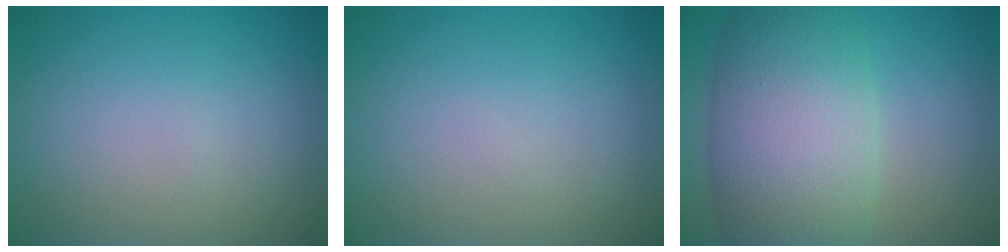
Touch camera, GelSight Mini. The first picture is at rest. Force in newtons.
{"total": 0.0}
{"total": 10.2, "press": 10.2, "slide": 0.0}